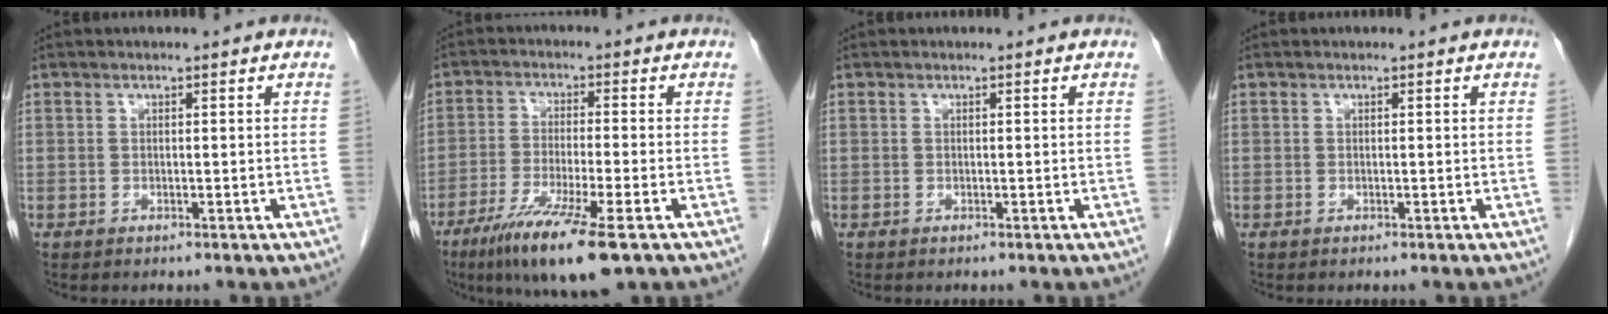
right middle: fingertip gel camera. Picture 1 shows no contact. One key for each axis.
{"total": 11.4, "fx": -6.7, "fy": 0.6, "fz": 9.2, "tx": -0.170, "ty": -0.033, "tz": -0.113}
{"total": 0.0}
{"total": 0.0}